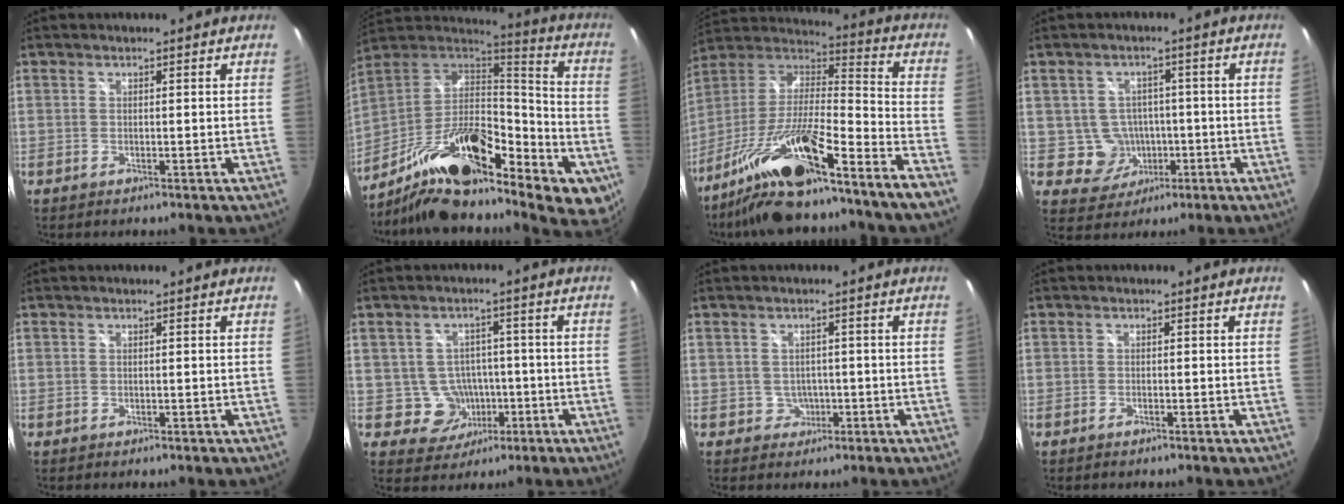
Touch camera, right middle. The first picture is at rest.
{"total": 26.4, "force": [-12.8, 9.6, 21.0], "torque": [-0.328, -0.024, -0.212]}
{"total": 20.6, "force": [-13.6, 0.8, 15.4], "torque": [-0.266, -0.025, -0.249]}
{"total": 6.1, "force": [-1.4, 5.8, 1.2], "torque": [-0.040, 0.015, -0.003]}
{"total": 0.0}
{"total": 6.0, "force": [-1.7, 5.6, 1.1], "torque": [-0.037, 0.019, -0.007]}
{"total": 2.7, "force": [-0.7, 2.6, 0.2], "torque": [-0.005, 0.004, -0.006]}
{"total": 0.8, "force": [-0.7, 0.2, 0.4], "torque": [-0.008, -0.002, -0.014]}